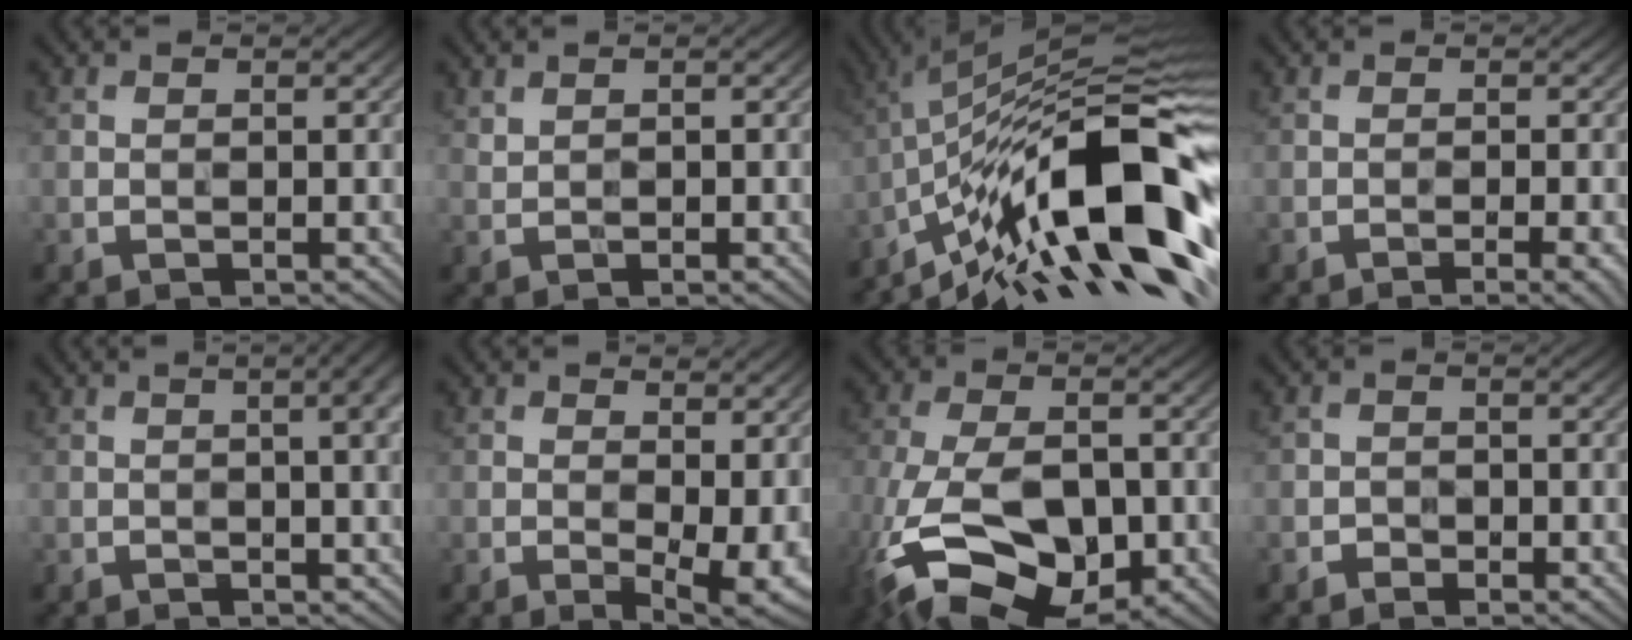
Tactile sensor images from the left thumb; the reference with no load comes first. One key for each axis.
{"total": 0.9, "fx": 0.7, "fy": 0.3, "fz": 0.6, "tx": -0.016, "ty": 0.004, "tz": 0.015}
{"total": 18.1, "fx": -7.4, "fy": 4.9, "fz": 15.7, "tx": -0.248, "ty": 0.030, "tz": -0.145}
{"total": 2.9, "fx": -1.7, "fy": 0.3, "fz": 2.3, "tx": -0.039, "ty": 0.008, "tz": -0.021}
{"total": 5.2, "fx": 1.2, "fy": 1.3, "fz": 4.9, "tx": -0.057, "ty": 0.021, "tz": 0.006}
{"total": 5.8, "fx": 0.3, "fy": 2.5, "fz": 5.2, "tx": -0.078, "ty": -0.006, "tz": 0.011}
{"total": 16.2, "fx": -6.3, "fy": 9.0, "fz": 12.0, "tx": -0.283, "ty": -0.034, "tz": -0.093}
{"total": 1.3, "fx": -0.9, "fy": 0.9, "fz": 0.4, "tx": -0.003, "ty": 0.005, "tz": -0.020}